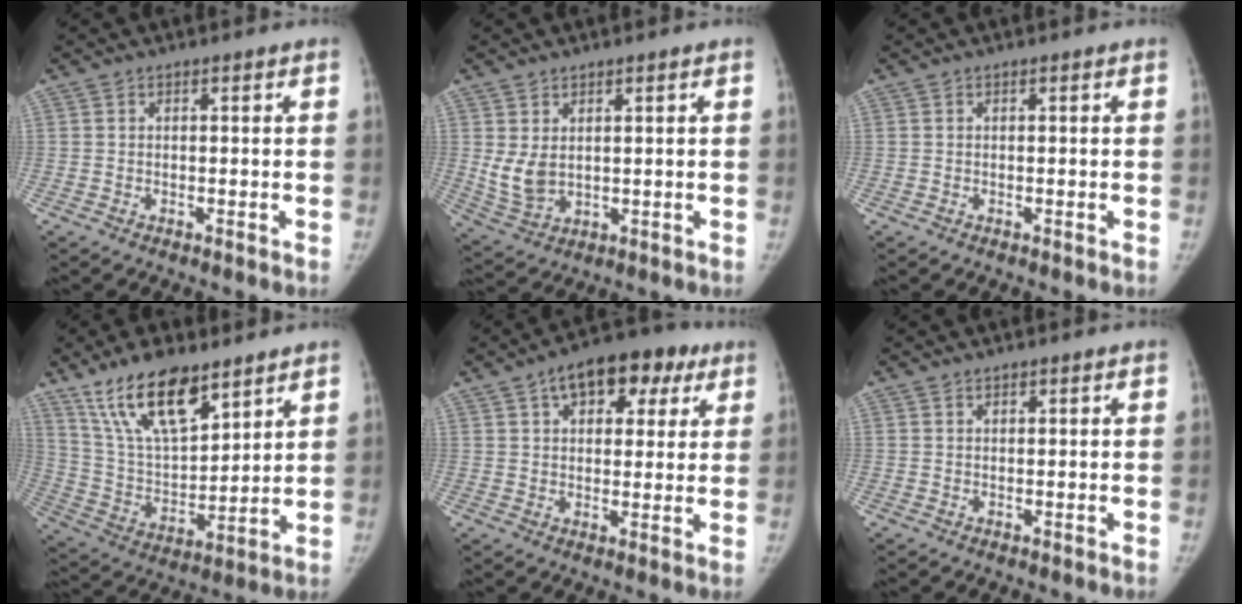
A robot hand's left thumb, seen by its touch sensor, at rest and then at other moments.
{"total": 5.7, "force": [1.4, 3.7, 4.2], "torque": [-0.077, -0.013, 0.043]}
{"total": 0.0}
{"total": 17.6, "force": [11.8, 7.0, 11.0], "torque": [-0.164, -0.056, 0.229]}
{"total": 13.9, "force": [6.7, 8.1, 9.0], "torque": [-0.086, 0.005, 0.092]}
{"total": 0.7, "force": [0.6, 0.3, 0.2], "torque": [-0.003, -0.004, 0.009]}